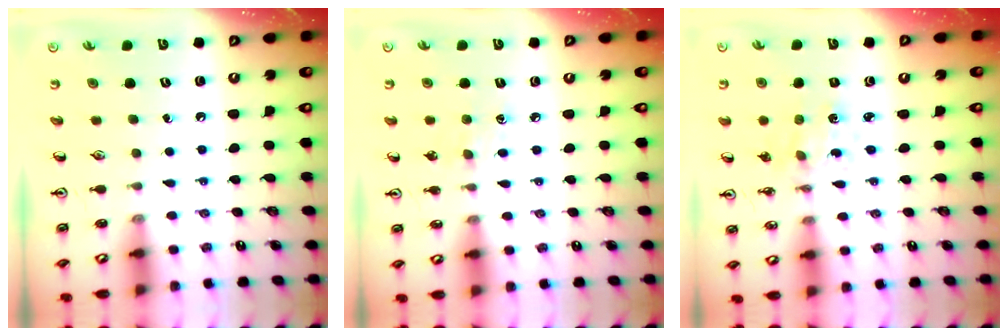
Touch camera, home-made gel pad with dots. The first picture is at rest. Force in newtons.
{"total": 6.0, "press": 6.0, "slide": 0.7}
{"total": 1.6, "press": 1.6, "slide": 0.1}